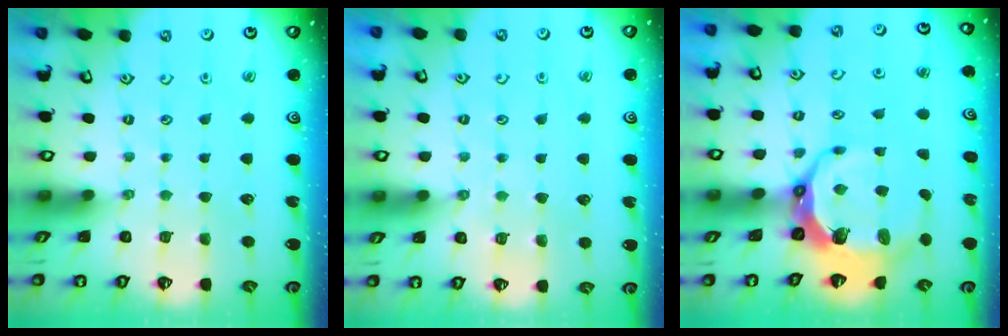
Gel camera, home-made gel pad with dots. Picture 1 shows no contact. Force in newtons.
{"total": 2.5, "press": 2.5, "slide": 0.4}
{"total": 10.8, "press": 9.5, "slide": 5.2}